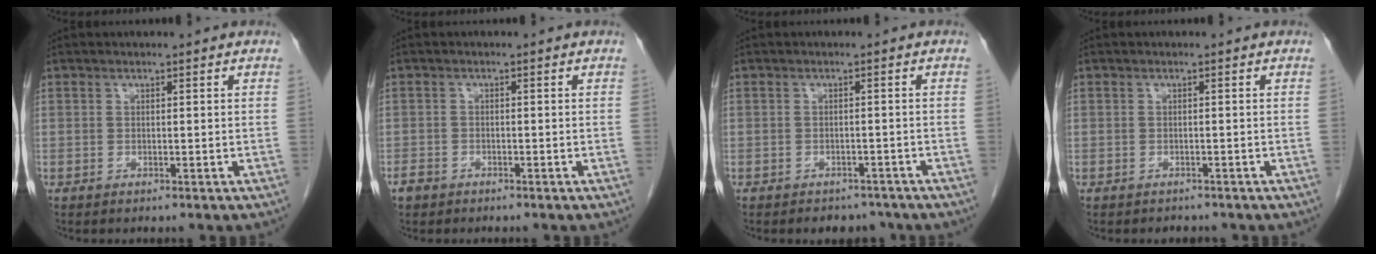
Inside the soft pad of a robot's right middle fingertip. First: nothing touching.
{"total": 1.7, "force": [-1.2, 1.0, 0.5], "torque": [-0.013, 0.002, -0.019]}
{"total": 3.4, "force": [-2.9, 1.7, 0.2], "torque": [0.000, 0.003, -0.037]}
{"total": 1.5, "force": [-1.4, 0.6, 0.0], "torque": [-0.010, -0.003, -0.020]}